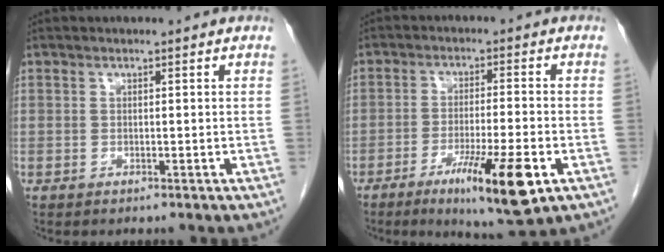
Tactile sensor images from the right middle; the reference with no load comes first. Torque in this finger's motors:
{"motor_torque": [1.62, -0.53, 0.23, 0.13]}